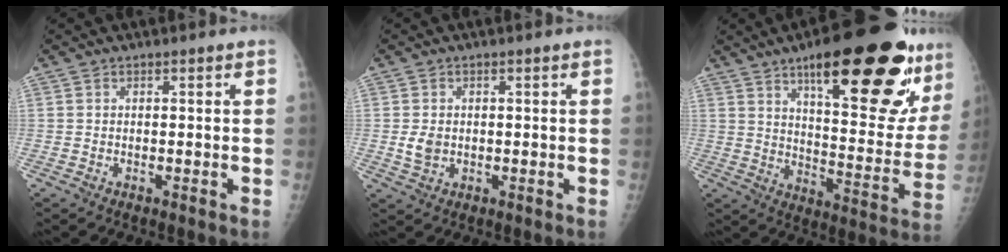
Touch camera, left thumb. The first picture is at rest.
{"total": 3.1, "force": [-0.1, 2.4, 2.0], "torque": [-0.033, -0.003, 0.002]}
{"total": 29.4, "force": [16.3, 8.5, 22.9], "torque": [-0.280, -0.055, 0.239]}